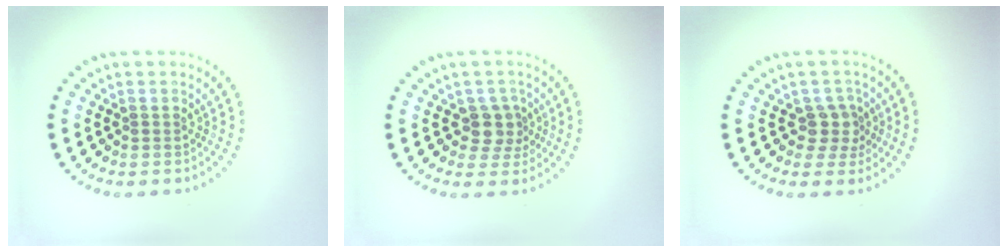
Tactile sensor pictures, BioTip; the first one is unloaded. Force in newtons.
{"total": 2.6, "press": 2.1, "slide": 1.5}
{"total": 2.4, "press": 1.9, "slide": 1.5}